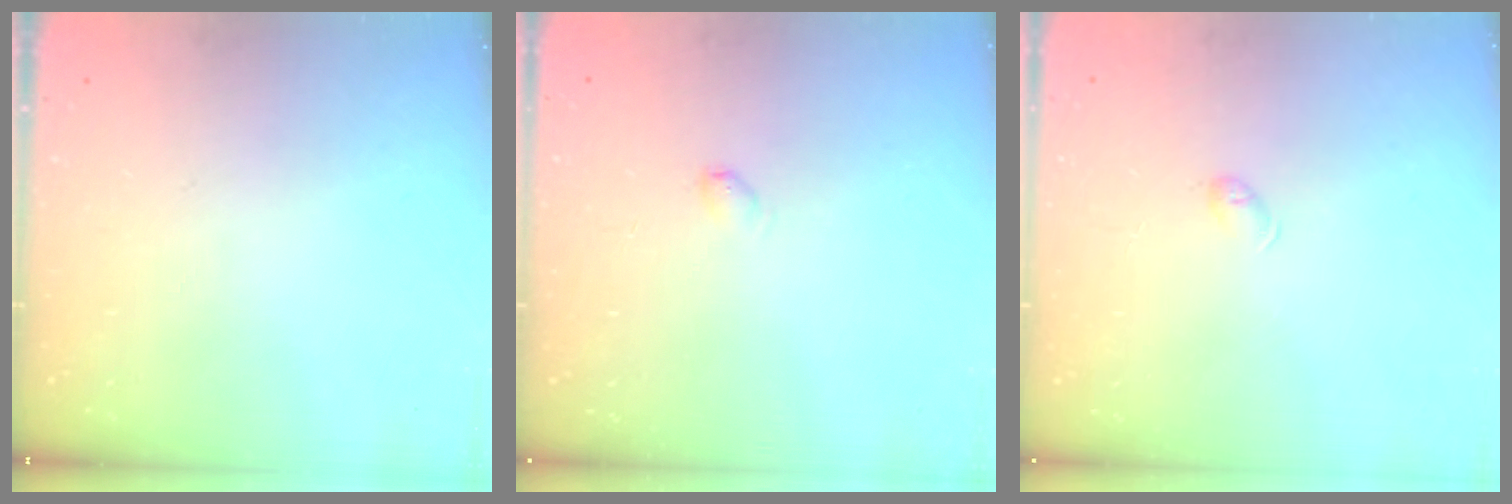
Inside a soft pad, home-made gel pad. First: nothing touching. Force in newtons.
{"total": 2.5, "press": 2.5, "slide": 0.4}
{"total": 3.3, "press": 3.2, "slide": 0.7}